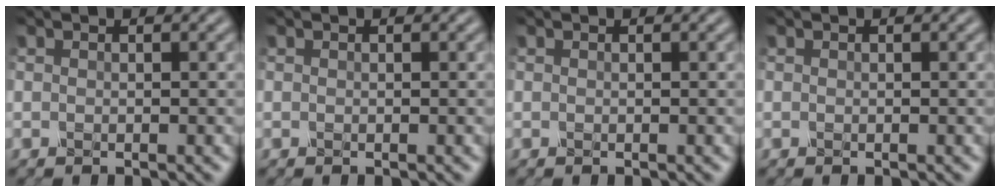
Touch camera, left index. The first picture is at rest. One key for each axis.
{"total": 0.0}
{"total": 0.0}
{"total": 0.0}